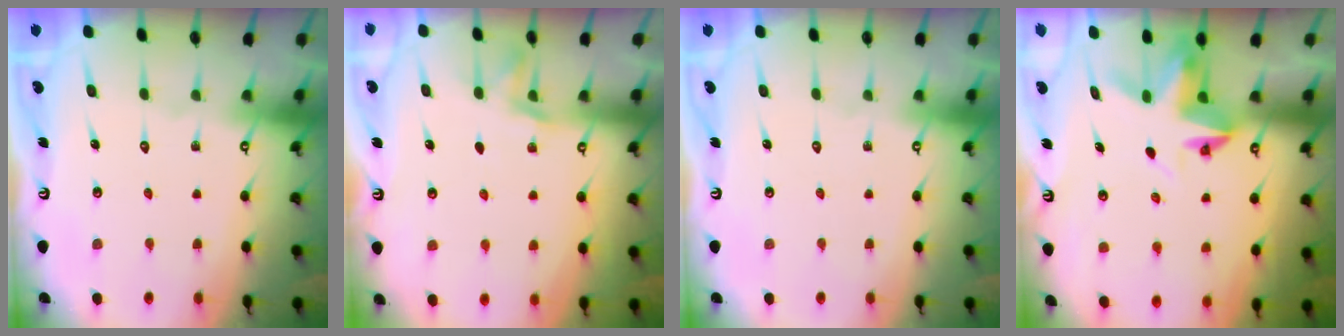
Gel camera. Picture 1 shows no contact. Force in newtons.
{"total": 1.6, "press": 1.5, "slide": 0.6}
{"total": 0.0}
{"total": 4.7, "press": 4.7, "slide": 0.2}